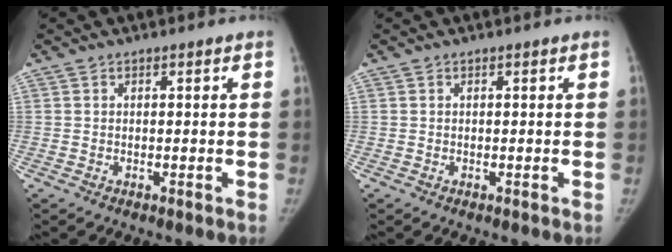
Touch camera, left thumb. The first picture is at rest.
{"total": 0.0}